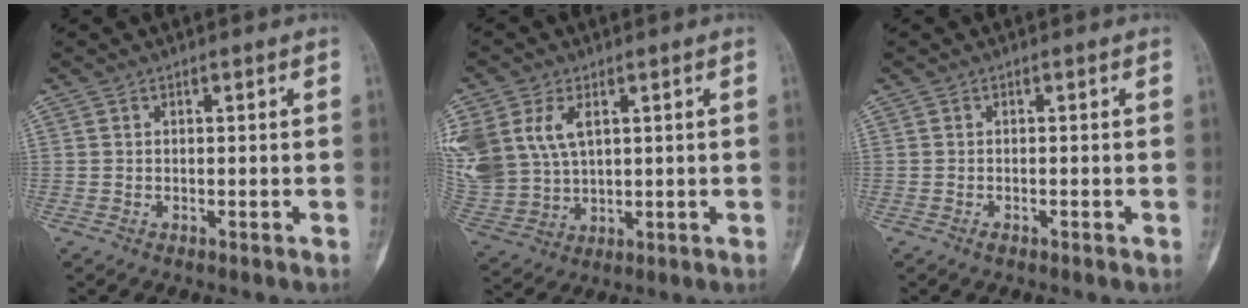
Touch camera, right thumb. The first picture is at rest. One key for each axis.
{"total": 16.5, "fx": 5.2, "fy": 11.3, "fz": 10.8, "tx": -0.266, "ty": 0.003, "tz": 0.119}
{"total": 0.8, "fx": -0.5, "fy": 0.3, "fz": 0.5, "tx": -0.009, "ty": 0.000, "tz": -0.010}